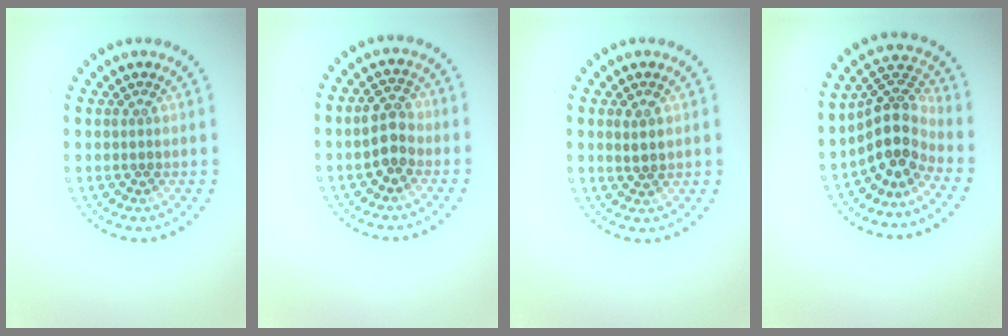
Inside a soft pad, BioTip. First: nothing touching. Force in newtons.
{"total": 2.8, "press": 2.8, "slide": 0.6}
{"total": 1.2, "press": 1.2, "slide": 0.2}
{"total": 4.4, "press": 3.3, "slide": 3.0}